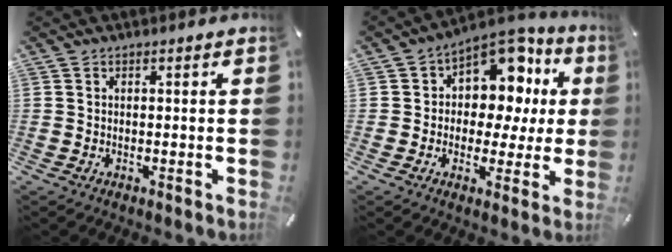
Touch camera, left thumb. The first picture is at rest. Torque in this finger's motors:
{"motor_torque": [0.53, 0.42, 0.50, 0.21, 0.11]}